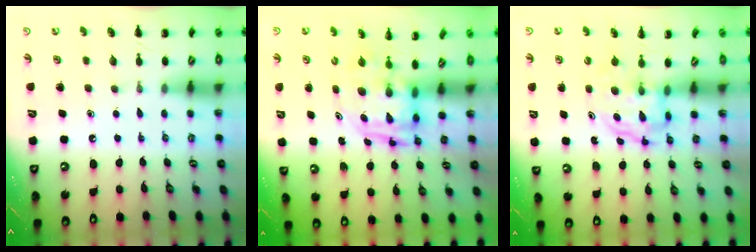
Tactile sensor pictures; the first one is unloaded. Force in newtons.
{"total": 3.3, "press": 3.2, "slide": 0.6}
{"total": 3.9, "press": 3.9, "slide": 0.2}